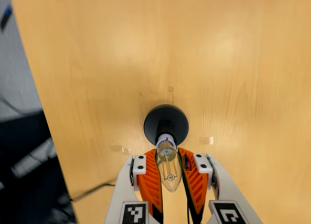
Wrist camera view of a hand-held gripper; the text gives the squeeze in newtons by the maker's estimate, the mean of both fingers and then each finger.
{"total": 23.6, "left": 24.2, "right": 23.1}